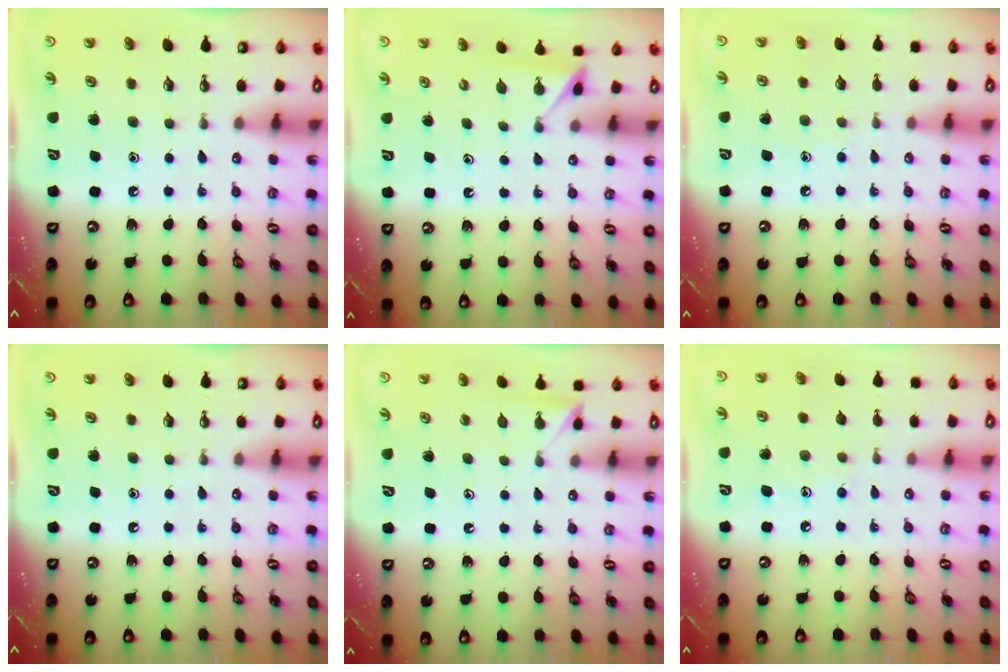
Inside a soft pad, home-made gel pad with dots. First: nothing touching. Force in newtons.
{"total": 2.8, "press": 2.8, "slide": 0.5}
{"total": 4.8, "press": 4.8, "slide": 0.4}
{"total": 0.0}
{"total": 2.9, "press": 2.9, "slide": 0.3}
{"total": 6.6, "press": 6.5, "slide": 0.7}